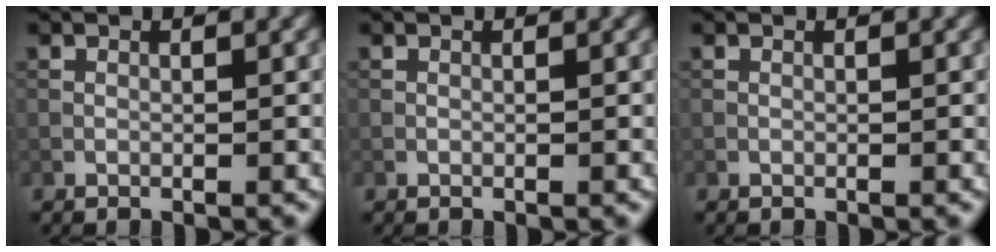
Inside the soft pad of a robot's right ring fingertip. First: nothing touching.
{"total": 0.0}
{"total": 0.0}